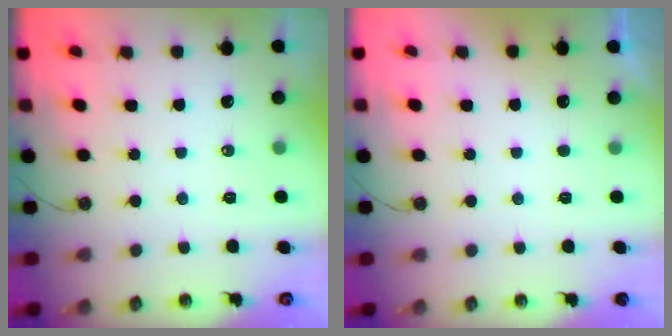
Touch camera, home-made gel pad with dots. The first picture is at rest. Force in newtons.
{"total": 0.0}